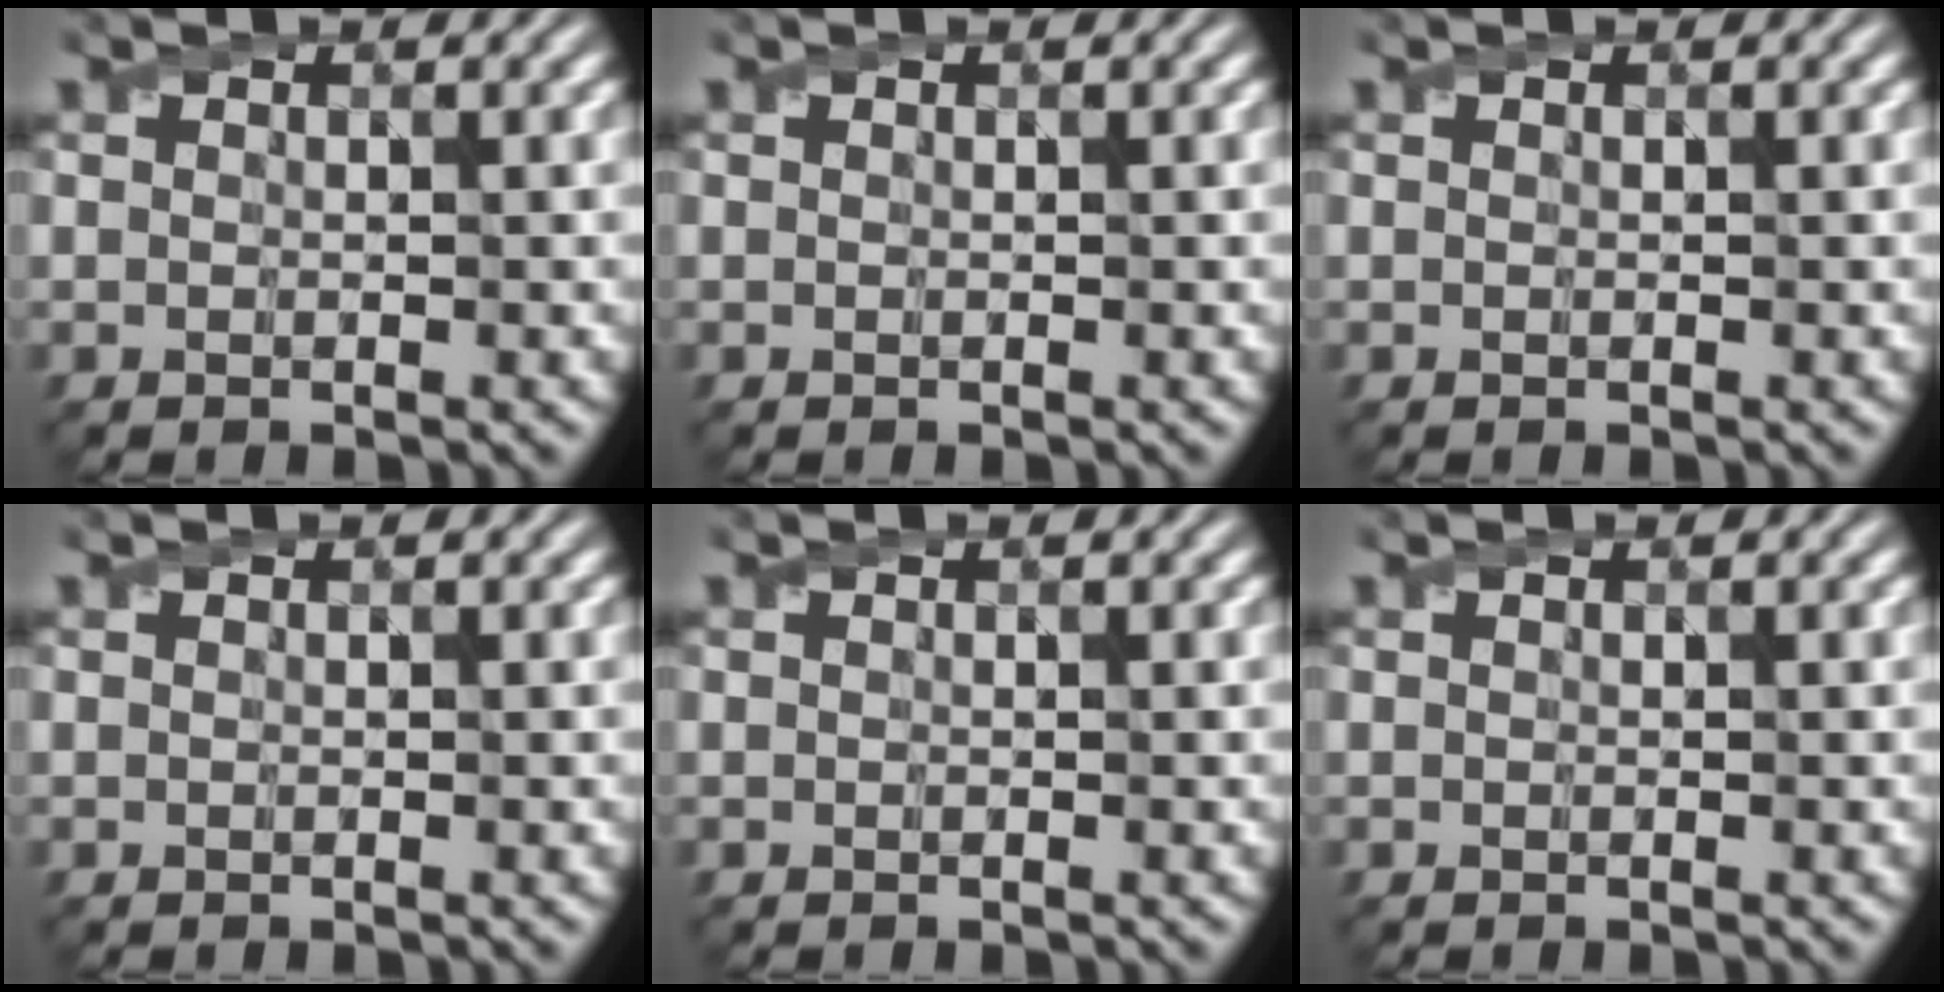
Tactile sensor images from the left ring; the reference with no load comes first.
{"total": 0.0}
{"total": 0.0}
{"total": 0.0}
{"total": 0.0}
{"total": 0.0}